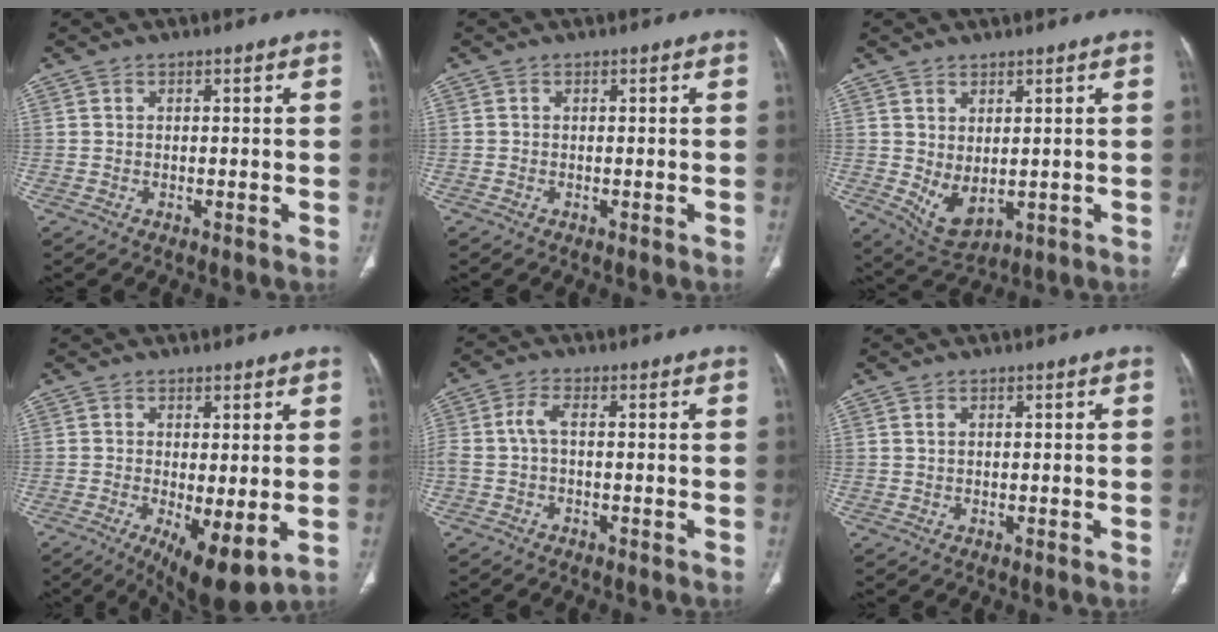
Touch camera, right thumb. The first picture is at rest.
{"total": 0.0}
{"total": 6.4, "force": [0.1, 3.5, 5.3], "torque": [-0.086, -0.011, 0.026]}
{"total": 9.3, "force": [-2.1, 3.3, 8.5], "torque": [-0.135, -0.021, -0.021]}
{"total": 3.4, "force": [-0.3, 1.3, 3.1], "torque": [-0.080, 0.009, -0.011]}
{"total": 0.7, "force": [0.3, 0.4, 0.5], "torque": [-0.010, 0.001, 0.006]}